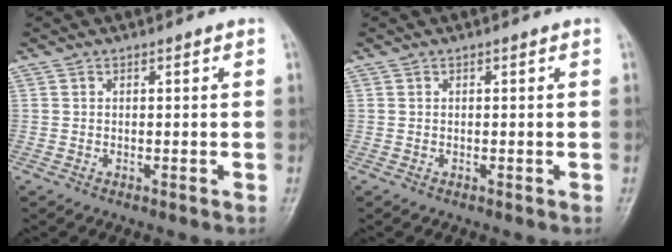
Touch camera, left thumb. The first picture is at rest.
{"total": 0.0}